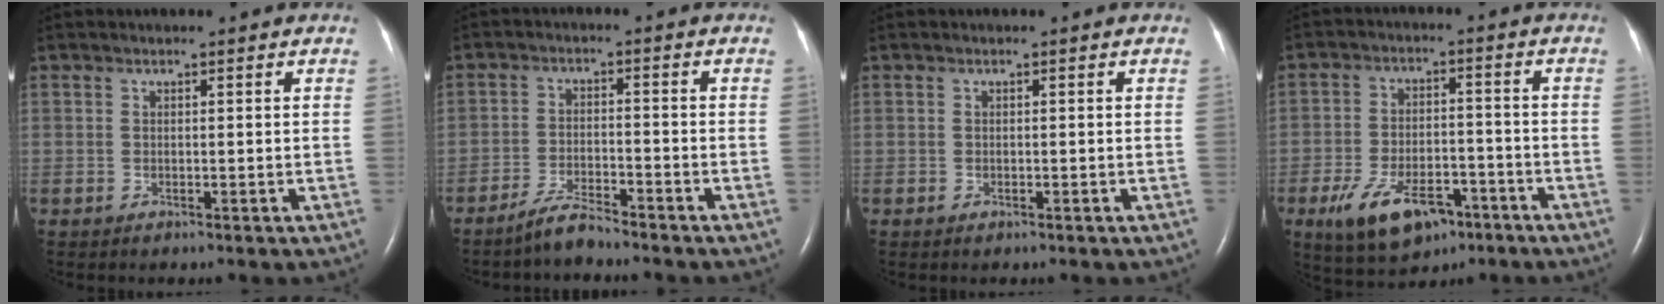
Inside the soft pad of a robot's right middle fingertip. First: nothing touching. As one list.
[{"total": 3.9, "force": [-3.7, 0.1, 1.4], "torque": [-0.033, -0.011, -0.071]}, {"total": 0.0}, {"total": 10.8, "force": [-6.1, 5.2, 7.3], "torque": [-0.135, -0.002, -0.095]}]